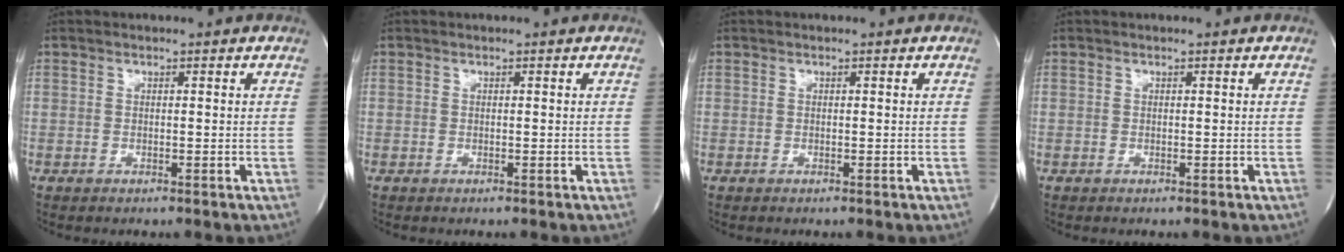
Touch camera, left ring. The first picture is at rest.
{"total": 0.0}
{"total": 0.0}
{"total": 0.0}